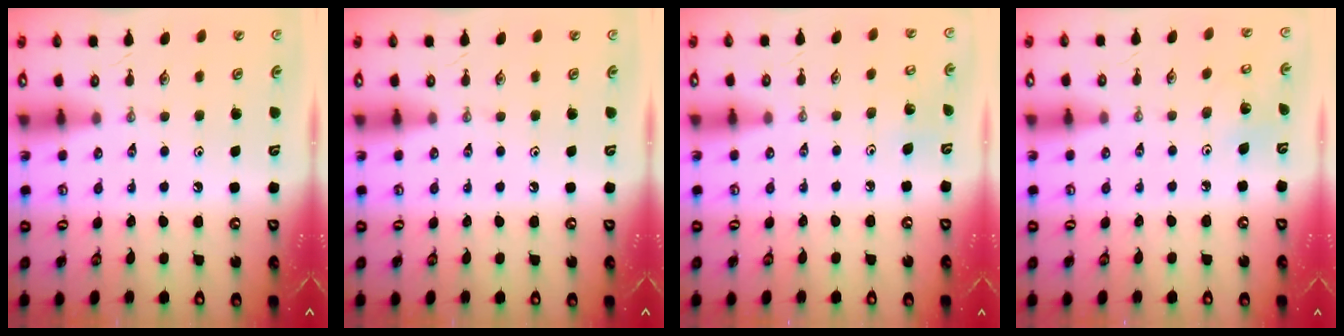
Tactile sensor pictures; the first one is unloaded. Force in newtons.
{"total": 0.0}
{"total": 4.1, "press": 3.9, "slide": 1.0}
{"total": 4.7, "press": 4.7, "slide": 0.4}